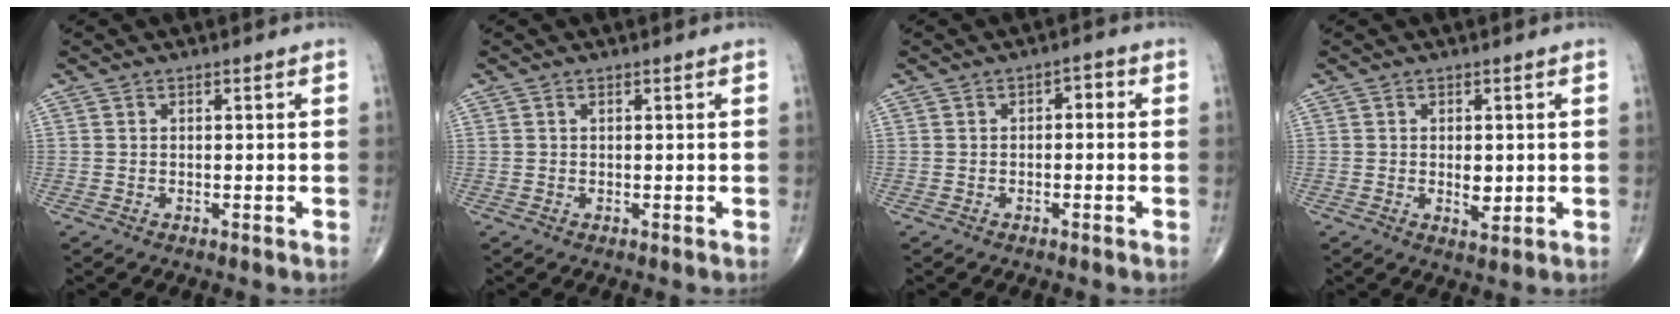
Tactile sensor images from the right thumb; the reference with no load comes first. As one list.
[{"total": 0.0}, {"total": 2.1, "force": [0.0, 1.2, 1.7], "torque": [-0.014, 0.010, -0.010]}, {"total": 3.2, "force": [0.0, 1.7, 2.7], "torque": [-0.033, -0.006, 0.005]}]